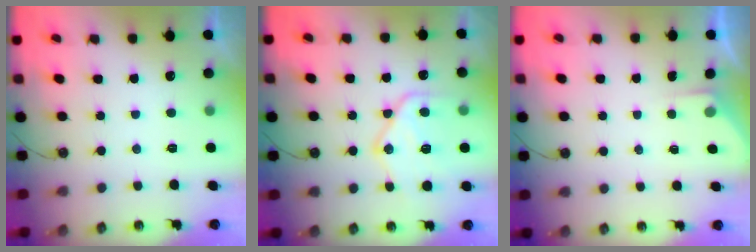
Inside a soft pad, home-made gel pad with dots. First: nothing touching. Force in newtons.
{"total": 16.8, "press": 16.7, "slide": 1.8}
{"total": 2.7, "press": 2.7, "slide": 0.4}